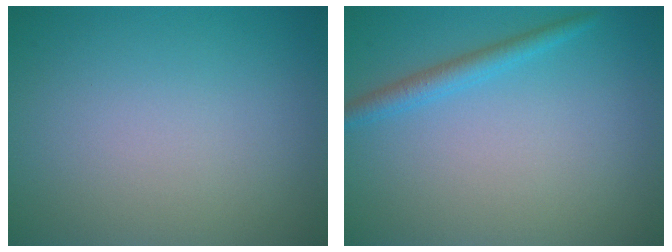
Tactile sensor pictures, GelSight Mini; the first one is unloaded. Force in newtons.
{"total": 2.0, "press": 2.0, "slide": 0.1}